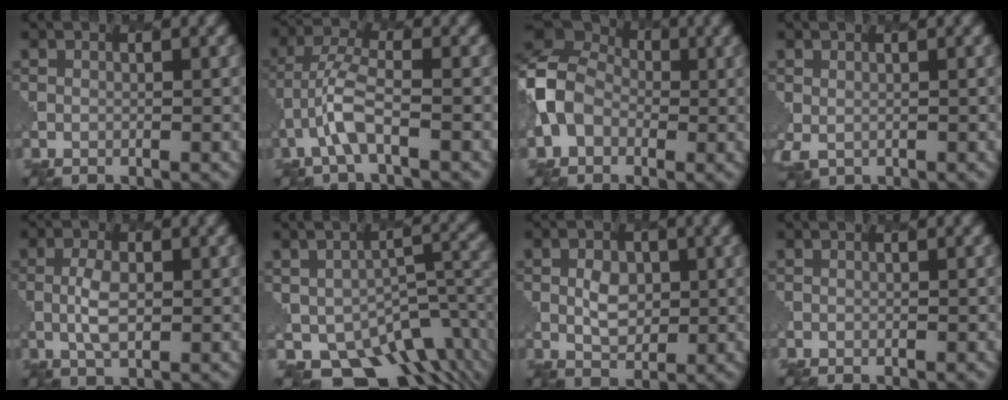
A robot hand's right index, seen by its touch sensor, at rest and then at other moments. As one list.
[{"total": 3.3, "force": [-1.6, 0.7, 2.8], "torque": [-0.062, 0.009, -0.035]}, {"total": 6.7, "force": [-0.8, 5.6, 3.5], "torque": [-0.073, 0.005, -0.026]}, {"total": 1.1, "force": [-0.1, 0.9, 0.6], "torque": [-0.020, -0.004, 0.002]}, {"total": 2.4, "force": [0.1, 1.1, 2.2], "torque": [-0.052, -0.002, 0.004]}, {"total": 8.1, "force": [-4.5, 4.9, 4.6], "torque": [-0.062, -0.022, -0.063]}, {"total": 2.5, "force": [0.6, 1.8, 1.6], "torque": [-0.029, -0.003, 0.014]}, {"total": 0.0}]